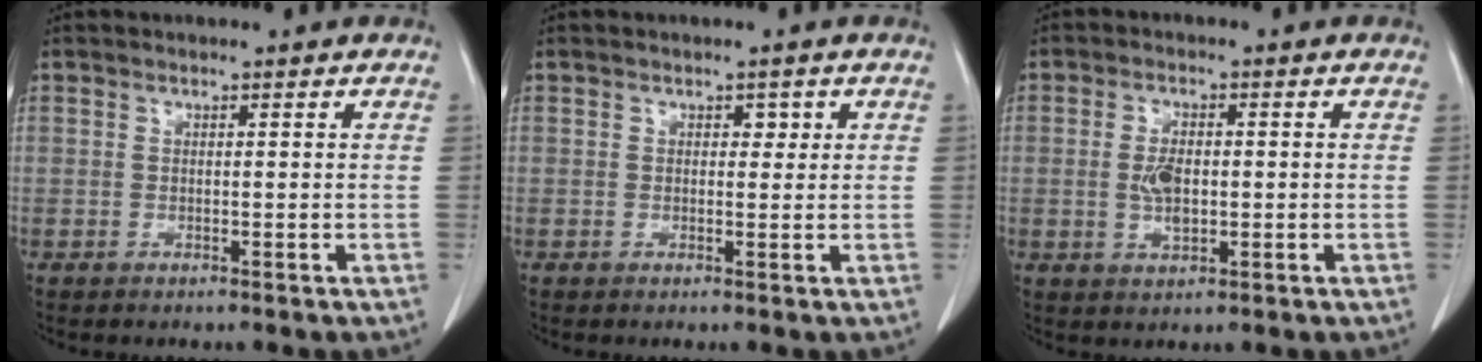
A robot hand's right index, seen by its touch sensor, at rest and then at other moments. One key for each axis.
{"total": 1.3, "fx": 0.5, "fy": 0.9, "fz": 0.8, "tx": -0.006, "ty": 0.001, "tz": 0.005}
{"total": 4.3, "fx": -0.3, "fy": 1.9, "fz": 3.8, "tx": -0.077, "ty": 0.000, "tz": -0.003}